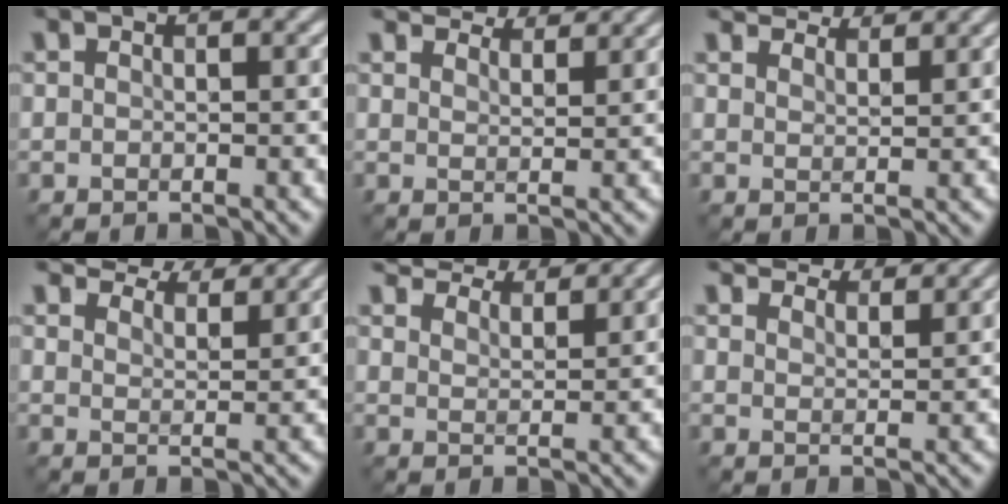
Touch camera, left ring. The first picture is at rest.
{"total": 5.7, "force": [5.4, 0.8, 1.6], "torque": [-0.033, -0.003, 0.074]}
{"total": 5.2, "force": [5.0, 0.7, 1.4], "torque": [-0.028, -0.004, 0.072]}
{"total": 6.9, "force": [6.5, 1.1, 2.1], "torque": [-0.040, -0.006, 0.091]}
{"total": 8.1, "force": [7.4, 1.7, 2.8], "torque": [-0.057, 0.004, 0.107]}
{"total": 6.2, "force": [5.9, 1.0, 1.9], "torque": [-0.037, 0.000, 0.076]}